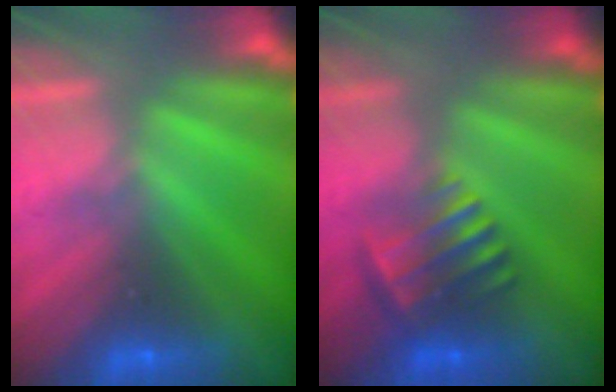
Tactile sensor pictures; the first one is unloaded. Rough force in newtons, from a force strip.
{"total": 3.7}